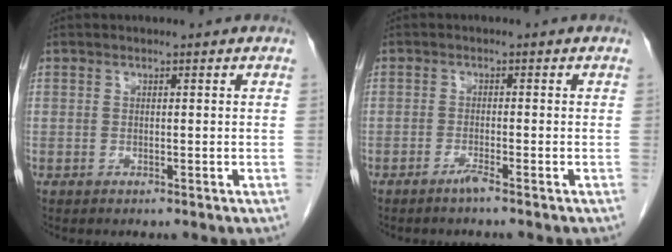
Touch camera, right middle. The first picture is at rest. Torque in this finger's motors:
{"motor_torque": [0.02, 0.05, 0.04, 0.01]}